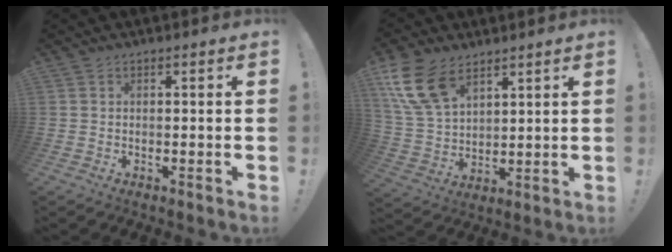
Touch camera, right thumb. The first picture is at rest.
{"total": 14.2, "force": [8.4, 8.2, 8.1], "torque": [-0.174, -0.036, 0.162]}